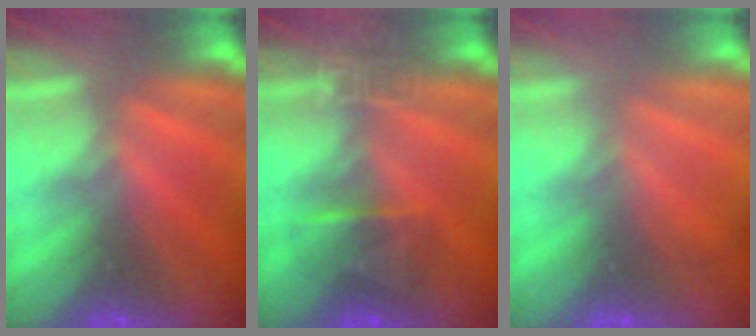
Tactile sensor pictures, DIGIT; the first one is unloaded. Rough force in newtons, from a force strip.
{"total": 9.1}
{"total": 2.0}